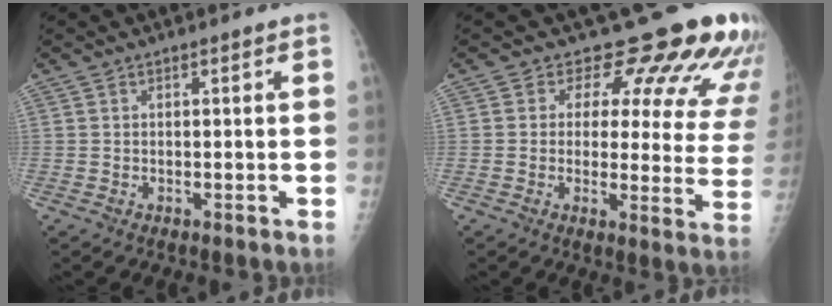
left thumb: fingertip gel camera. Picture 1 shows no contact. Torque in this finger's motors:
{"motor_torque": [0.26, 0.43, 0.08, -0.34, 0.06]}